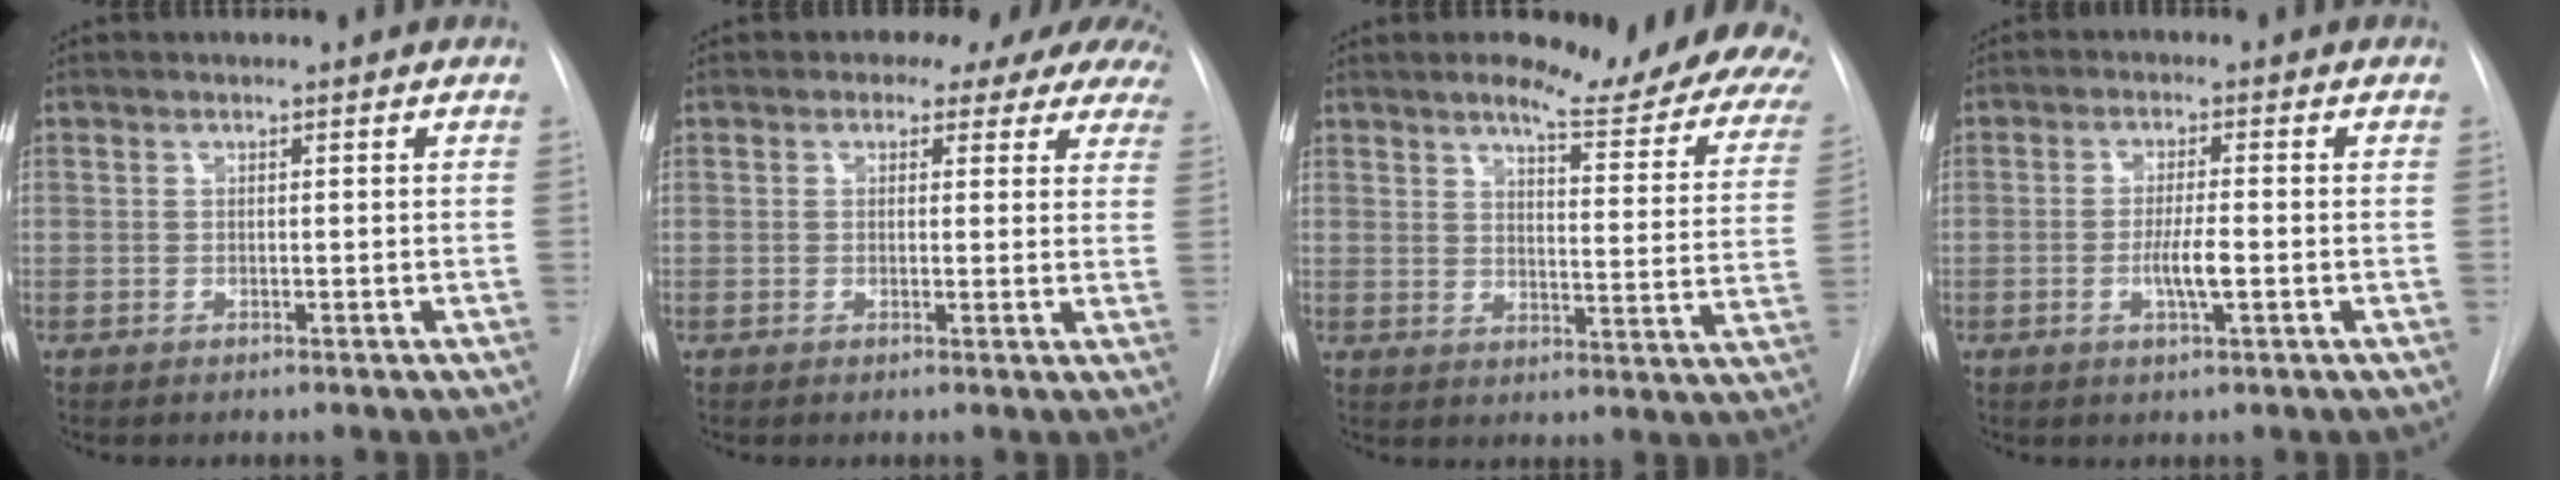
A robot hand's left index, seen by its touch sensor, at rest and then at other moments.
{"total": 11.8, "force": [9.8, 5.1, 4.2], "torque": [-0.034, 0.009, 0.088]}
{"total": 18.1, "force": [15.4, 3.4, 8.9], "torque": [-0.099, -0.066, 0.168]}
{"total": 4.1, "force": [-1.0, 0.3, 3.9], "torque": [-0.076, -0.005, -0.019]}